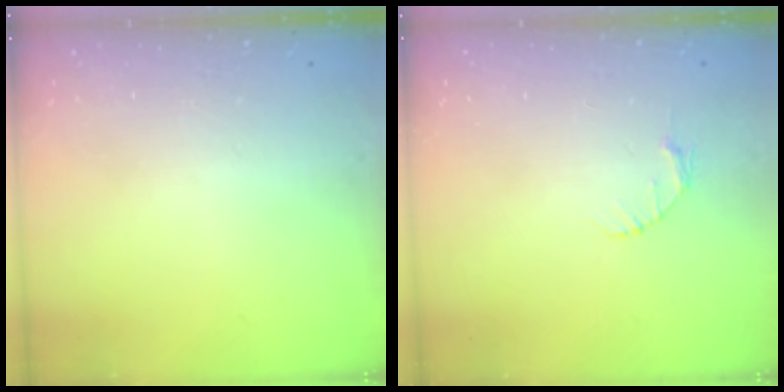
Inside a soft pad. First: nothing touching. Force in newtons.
{"total": 2.6, "press": 2.6, "slide": 0.3}